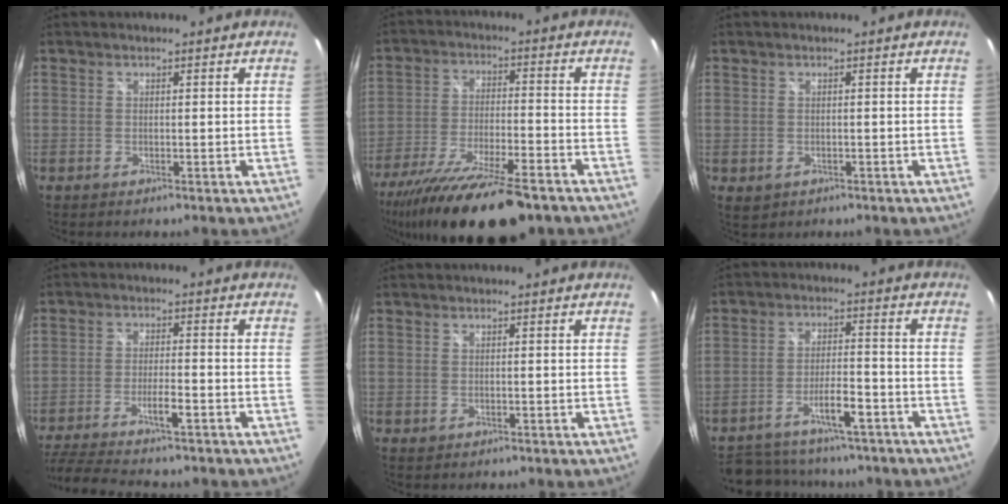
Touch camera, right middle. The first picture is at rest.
{"total": 21.2, "force": [-16.3, 4.8, 12.7], "torque": [-0.247, -0.057, -0.266]}
{"total": 2.0, "force": [-0.4, 1.7, 1.0], "torque": [-0.019, -0.005, -0.005]}
{"total": 14.2, "force": [-11.8, 2.3, 7.5], "torque": [-0.160, -0.022, -0.193]}
{"total": 0.5, "force": [-0.1, 0.5, 0.2], "torque": [-0.002, -0.002, -0.002]}
{"total": 14.5, "force": [-11.8, 5.2, 6.6], "torque": [-0.137, 0.008, -0.167]}